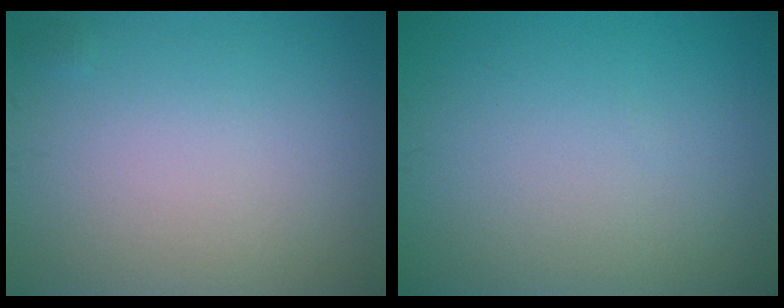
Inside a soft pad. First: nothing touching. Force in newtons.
{"total": 0.0}